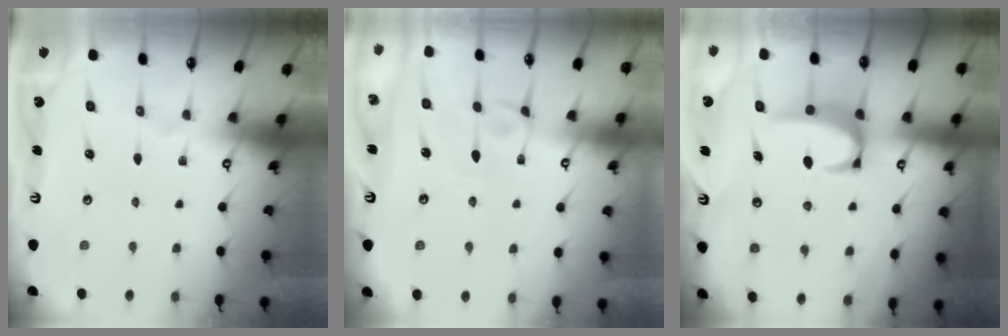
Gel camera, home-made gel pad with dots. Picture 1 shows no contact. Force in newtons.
{"total": 2.6, "press": 2.6, "slide": 0.3}
{"total": 4.2, "press": 4.2, "slide": 0.6}